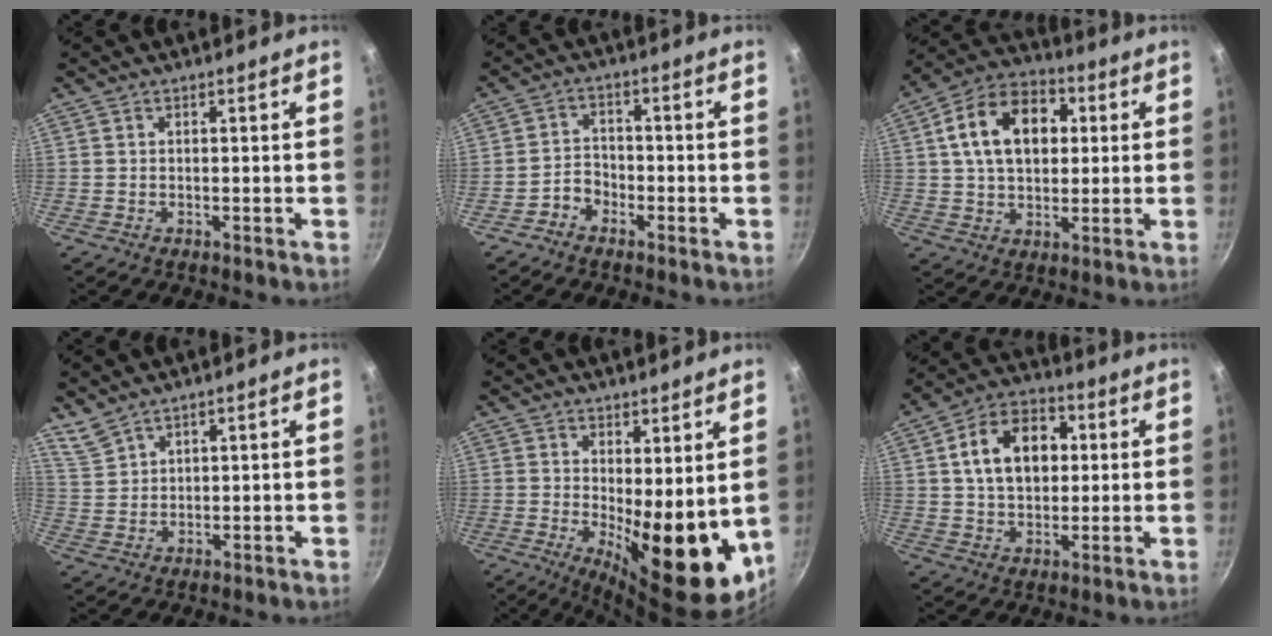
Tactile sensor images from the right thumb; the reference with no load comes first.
{"total": 3.8, "force": [-2.4, 2.6, 1.3], "torque": [-0.008, 0.029, -0.047]}
{"total": 15.7, "force": [3.4, 10.7, 11.0], "torque": [-0.156, 0.018, 0.044]}
{"total": 3.7, "force": [3.4, 1.0, 1.0], "torque": [-0.022, -0.011, 0.079]}
{"total": 14.2, "force": [0.8, 5.6, 13.1], "torque": [-0.146, -0.029, 0.026]}
{"total": 13.8, "force": [2.6, 9.7, 9.6], "torque": [-0.125, 0.015, 0.033]}